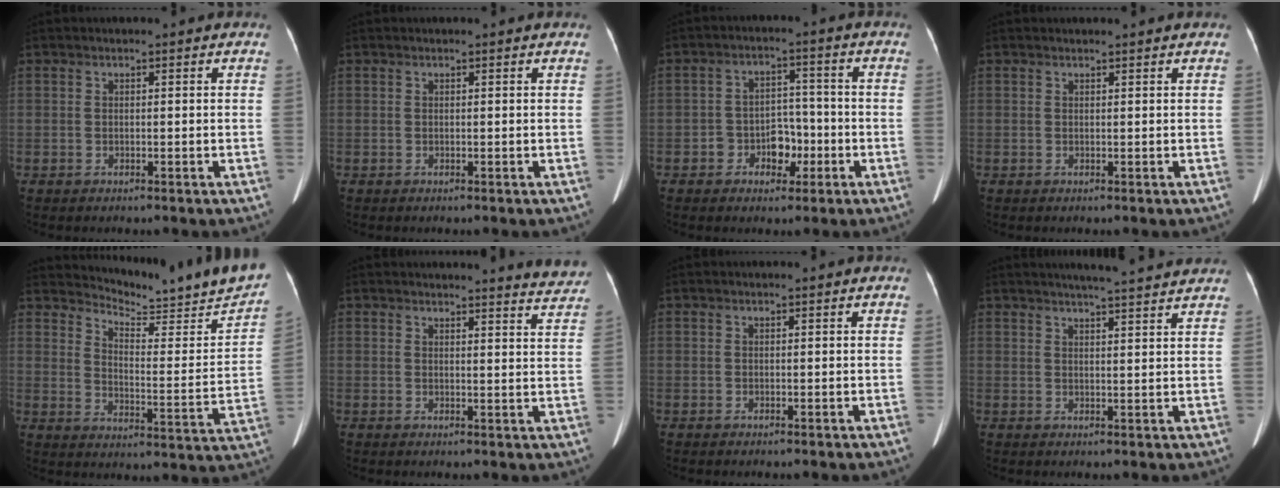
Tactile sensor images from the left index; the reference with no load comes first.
{"total": 0.5, "force": [0.5, 0.0, 0.1], "torque": [-0.001, 0.002, 0.006]}
{"total": 5.3, "force": [-2.1, 3.7, 3.1], "torque": [-0.050, 0.019, -0.033]}
{"total": 1.3, "force": [1.3, 0.2, 0.2], "torque": [-0.008, 0.013, 0.016]}
{"total": 18.9, "force": [18.2, 0.7, 5.2], "torque": [-0.078, -0.099, 0.226]}
{"total": 6.8, "force": [6.8, 0.3, 0.6], "torque": [0.001, -0.031, 0.054]}
{"total": 0.0}
{"total": 10.6, "force": [9.7, 0.0, 4.4], "torque": [-0.064, 0.016, 0.113]}